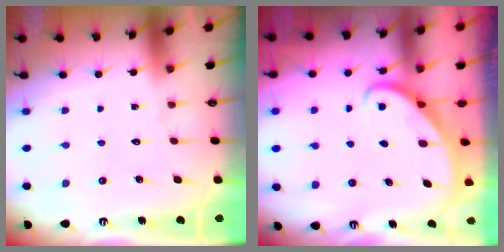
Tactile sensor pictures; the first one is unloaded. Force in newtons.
{"total": 2.7, "press": 2.7, "slide": 0.2}